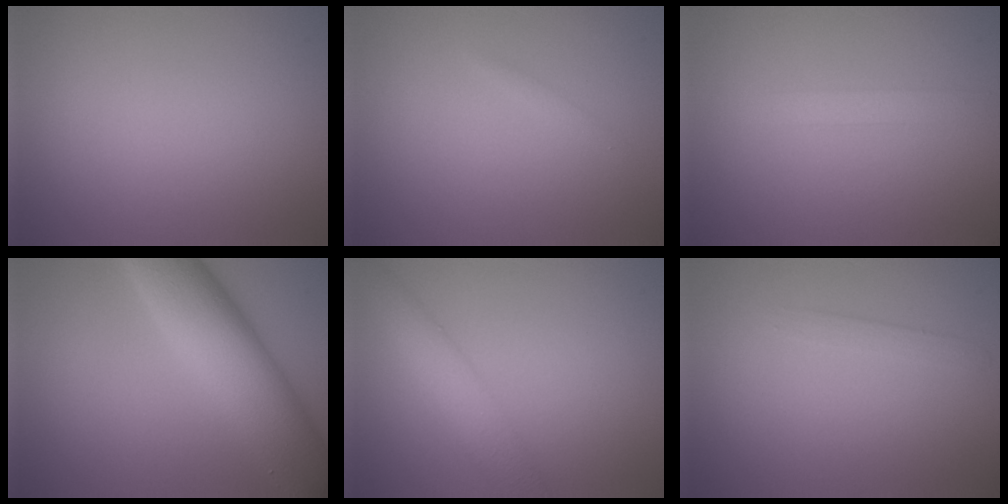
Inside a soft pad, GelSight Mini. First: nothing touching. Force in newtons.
{"total": 1.1, "press": 1.1, "slide": 0.2}
{"total": 1.2, "press": 1.2, "slide": 0.2}
{"total": 9.9, "press": 9.9, "slide": 0.0}
{"total": 3.7, "press": 3.7, "slide": 0.2}
{"total": 1.0, "press": 1.0, "slide": 0.0}